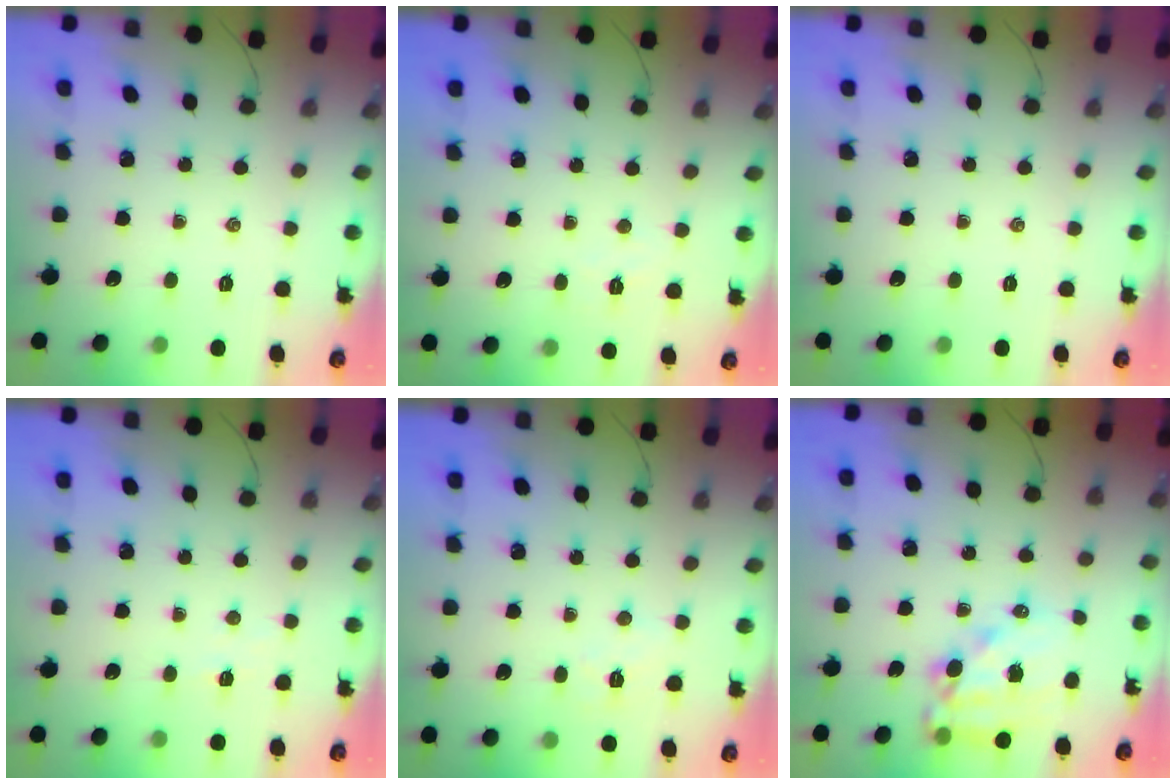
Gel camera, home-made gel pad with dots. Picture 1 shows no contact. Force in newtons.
{"total": 2.7, "press": 2.6, "slide": 0.7}
{"total": 0.0}
{"total": 3.2, "press": 3.0, "slide": 1.1}
{"total": 4.9, "press": 4.8, "slide": 0.7}
{"total": 12.6, "press": 12.2, "slide": 3.1}